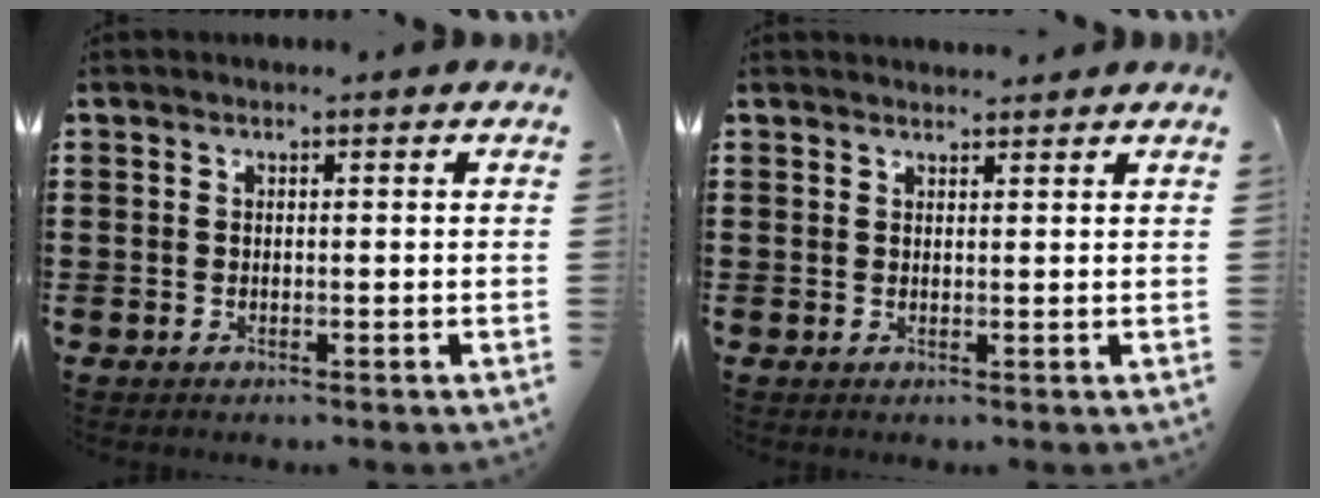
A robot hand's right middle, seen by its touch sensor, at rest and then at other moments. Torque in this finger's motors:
{"motor_torque": [-0.04, -0.01, 0.01, -0.03]}